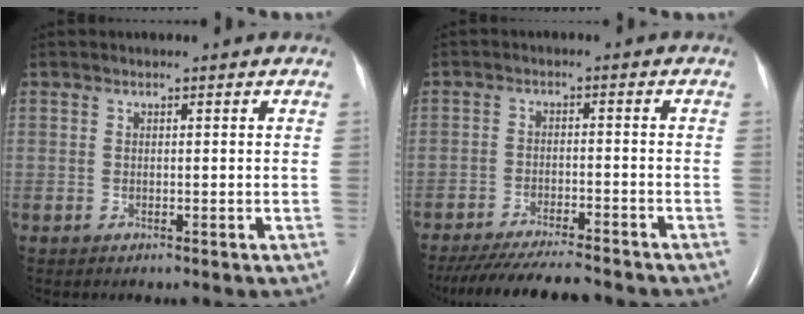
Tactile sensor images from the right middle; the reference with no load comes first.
{"total": 14.1, "force": [-12.8, 1.4, 5.9], "torque": [-0.104, -0.029, -0.187]}